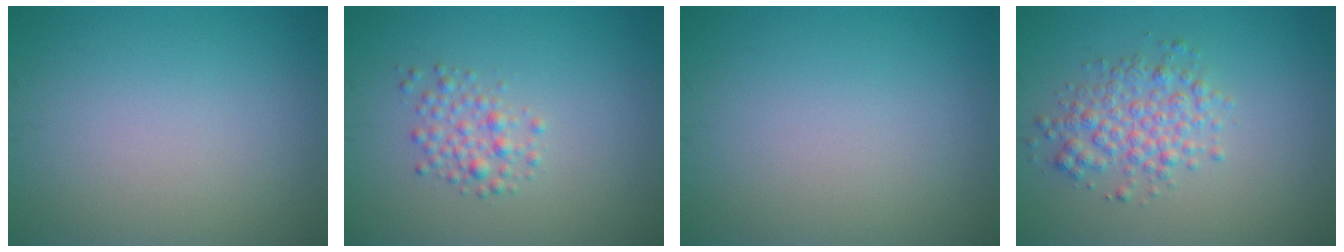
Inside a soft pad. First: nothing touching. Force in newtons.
{"total": 2.1, "press": 2.1, "slide": 0.1}
{"total": 0.0}
{"total": 3.5, "press": 3.5, "slide": 0.1}